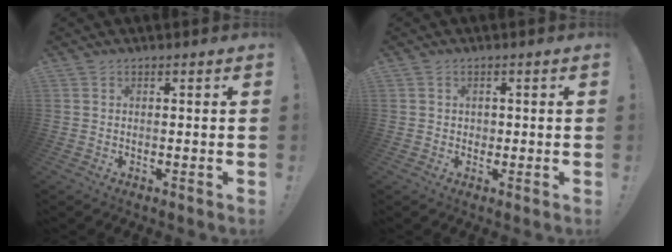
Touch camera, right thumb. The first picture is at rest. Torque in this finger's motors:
{"motor_torque": [0.27, -0.42, 0.32, -0.23, 0.00]}